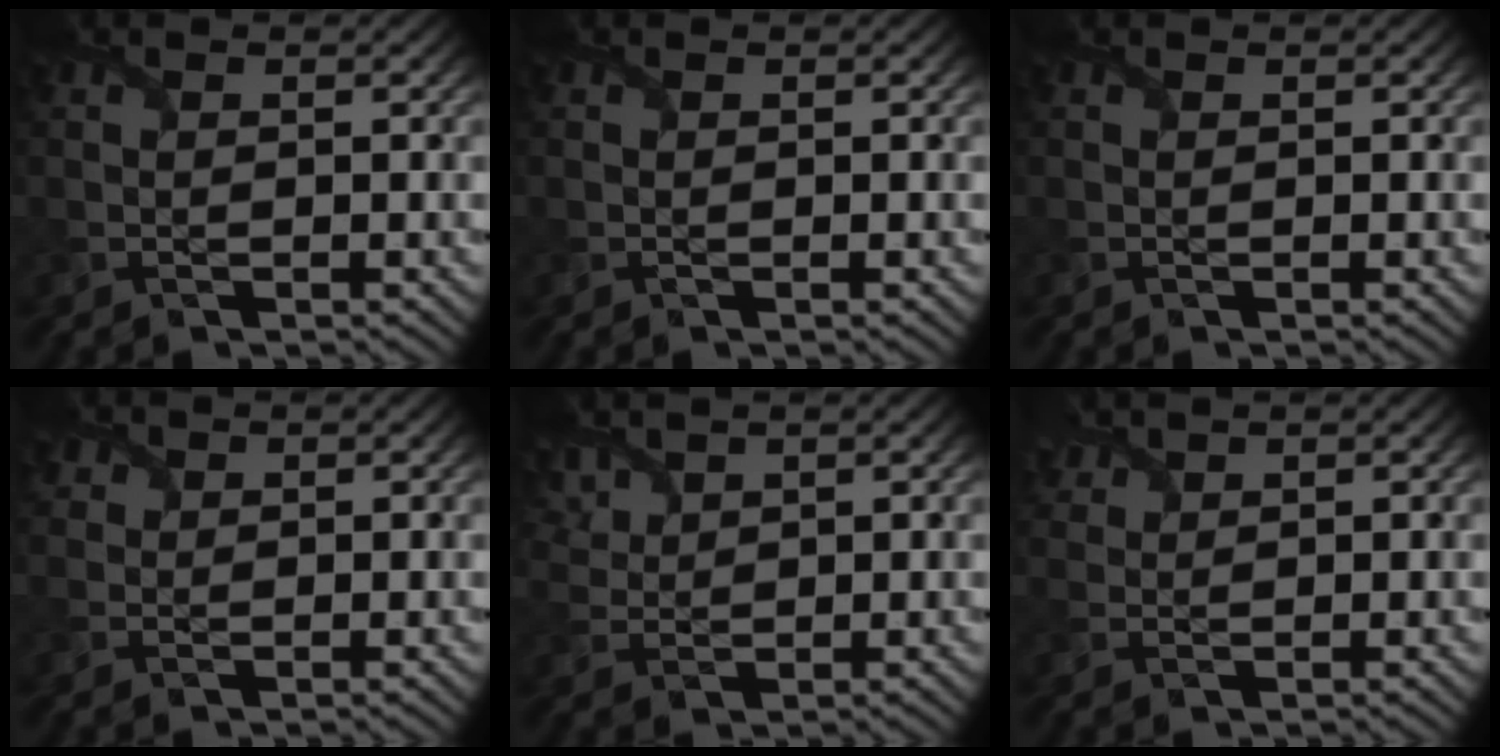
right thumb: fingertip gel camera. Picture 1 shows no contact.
{"total": 0.0}
{"total": 0.0}
{"total": 2.1, "force": [1.3, 1.5, 0.6], "torque": [-0.019, -0.003, 0.028]}
{"total": 4.7, "force": [3.1, 2.5, 2.6], "torque": [-0.075, 0.012, 0.062]}
{"total": 3.2, "force": [2.4, 1.5, 1.4], "torque": [-0.041, 0.011, 0.050]}